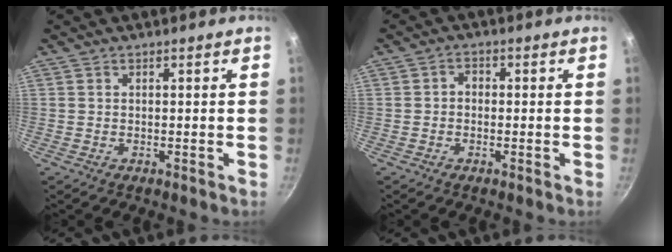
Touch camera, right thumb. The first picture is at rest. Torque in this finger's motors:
{"motor_torque": [-0.05, -0.01, -0.02, 0.06, 0.01]}